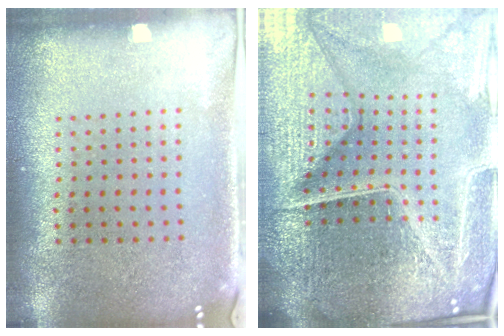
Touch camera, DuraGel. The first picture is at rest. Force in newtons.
{"total": 6.8, "press": 6.0, "slide": 3.1}